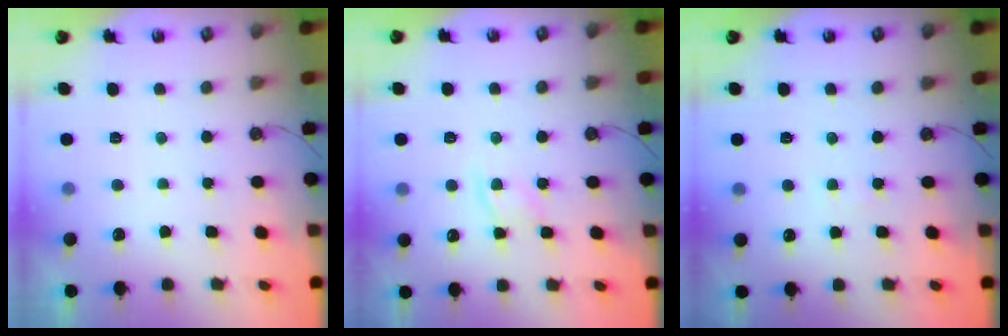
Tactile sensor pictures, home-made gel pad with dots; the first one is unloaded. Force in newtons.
{"total": 6.5, "press": 6.5, "slide": 0.8}
{"total": 0.9, "press": 0.9, "slide": 0.1}